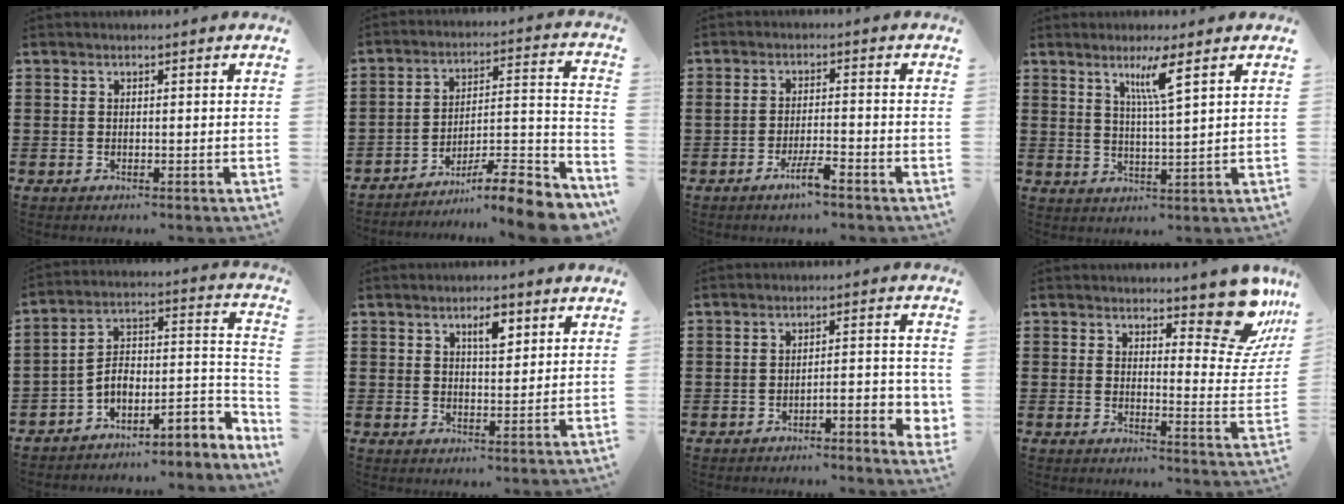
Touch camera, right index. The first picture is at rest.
{"total": 9.1, "force": [-7.5, 0.9, 5.1], "torque": [-0.063, 0.007, -0.150]}
{"total": 4.3, "force": [-2.8, 0.6, 3.2], "torque": [-0.073, -0.007, -0.055]}
{"total": 5.1, "force": [3.0, -0.3, 4.1], "torque": [-0.082, -0.006, 0.048]}
{"total": 5.8, "force": [-1.8, 3.5, 4.3], "torque": [-0.082, -0.020, -0.032]}
{"total": 3.6, "force": [1.9, 1.3, 2.8], "torque": [-0.045, 0.000, 0.029]}
{"total": 3.9, "force": [-2.4, 0.5, 3.1], "torque": [-0.051, 0.000, -0.044]}
{"total": 10.7, "force": [8.2, 3.1, 6.0], "torque": [-0.084, -0.047, 0.145]}